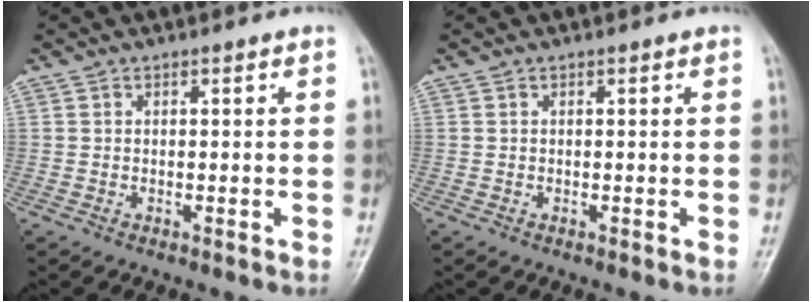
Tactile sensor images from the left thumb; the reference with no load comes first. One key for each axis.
{"total": 0.0}